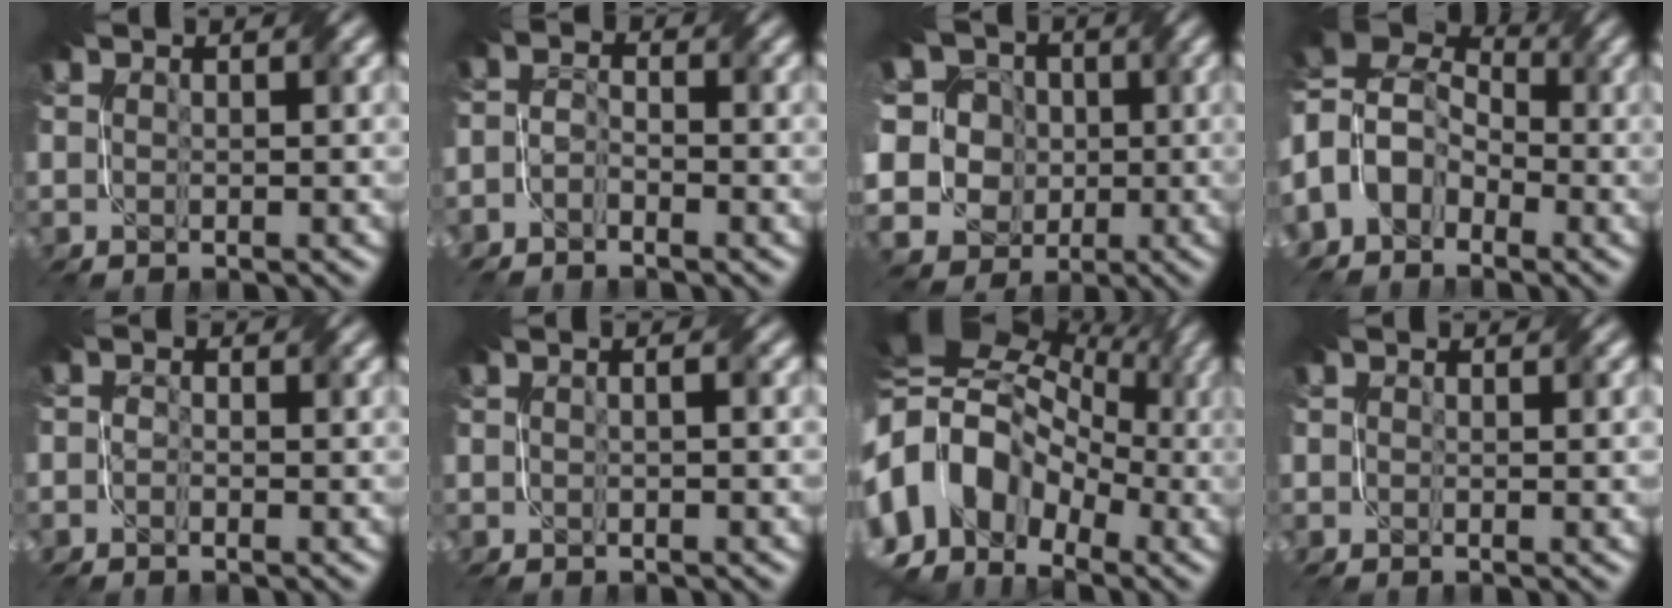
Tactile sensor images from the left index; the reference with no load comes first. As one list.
[{"total": 2.2, "force": [-1.8, 0.9, 0.8], "torque": [-0.019, -0.006, -0.044]}, {"total": 13.6, "force": [1.9, 12.3, 5.5], "torque": [-0.155, 0.037, 0.007]}, {"total": 6.9, "force": [-1.4, 5.4, 4.1], "torque": [-0.072, 0.014, -0.049]}, {"total": 1.2, "force": [-0.9, 0.7, 0.4], "torque": [-0.009, -0.006, -0.022]}, {"total": 1.3, "force": [-0.4, 0.4, 1.1], "torque": [-0.015, 0.000, -0.012]}, {"total": 14.2, "force": [-1.5, 10.7, 9.2], "torque": [-0.181, 0.003, -0.026]}, {"total": 1.5, "force": [-0.3, 0.9, 1.2], "torque": [-0.012, -0.004, -0.009]}]